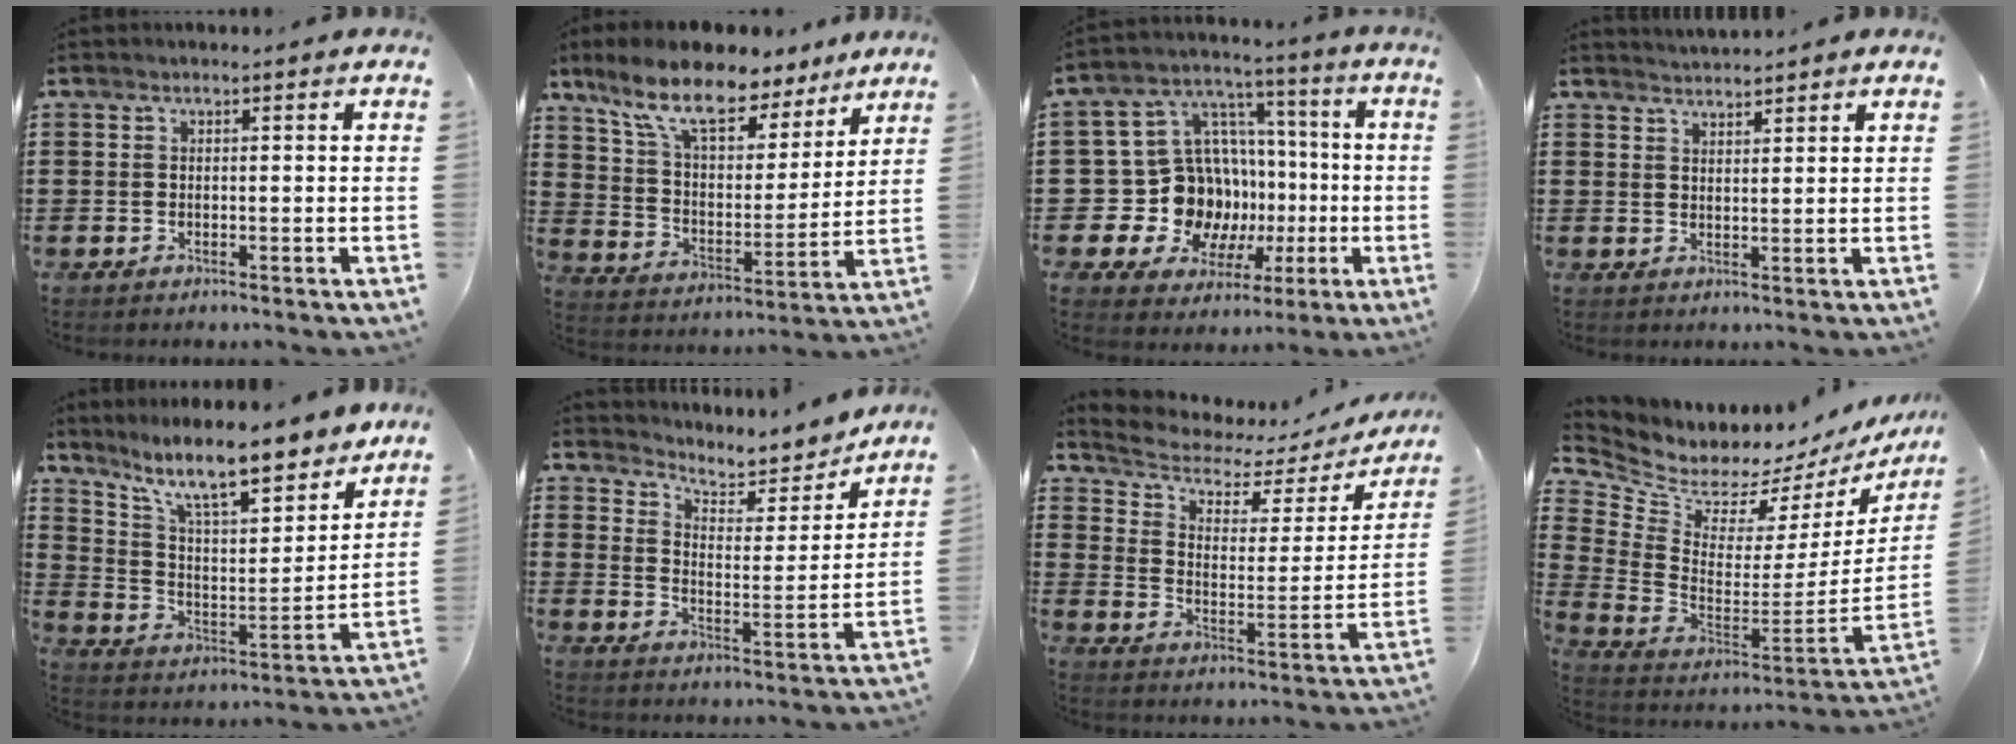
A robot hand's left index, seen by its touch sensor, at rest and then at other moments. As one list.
[{"total": 11.0, "force": [8.8, 3.4, 5.7], "torque": [-0.139, -0.041, 0.155]}, {"total": 15.1, "force": [-2.2, 13.9, 5.4], "torque": [-0.139, -0.012, -0.011]}, {"total": 2.4, "force": [2.4, -0.2, -0.1], "torque": [-0.004, -0.005, 0.045]}, {"total": 11.6, "force": [9.6, 2.2, 6.1], "torque": [-0.137, -0.058, 0.164]}, {"total": 5.3, "force": [5.0, 1.4, 1.3], "torque": [-0.047, -0.039, 0.080]}, {"total": 4.1, "force": [3.2, 1.7, 1.9], "torque": [-0.059, -0.023, 0.046]}, {"total": 5.6, "force": [5.2, 1.8, 1.1], "torque": [-0.063, -0.062, 0.085]}]